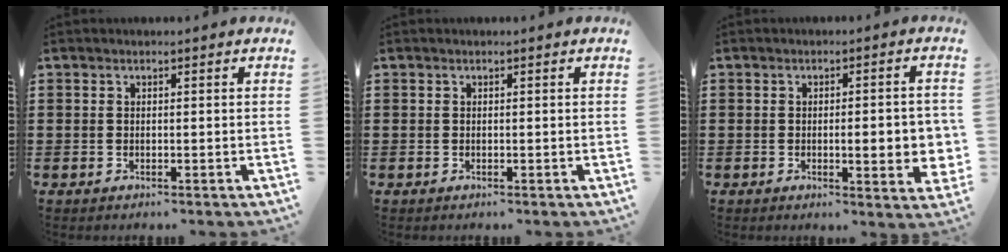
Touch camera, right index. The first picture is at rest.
{"total": 0.0}
{"total": 6.2, "force": [-0.7, 1.3, 6.0], "torque": [-0.075, -0.013, -0.015]}